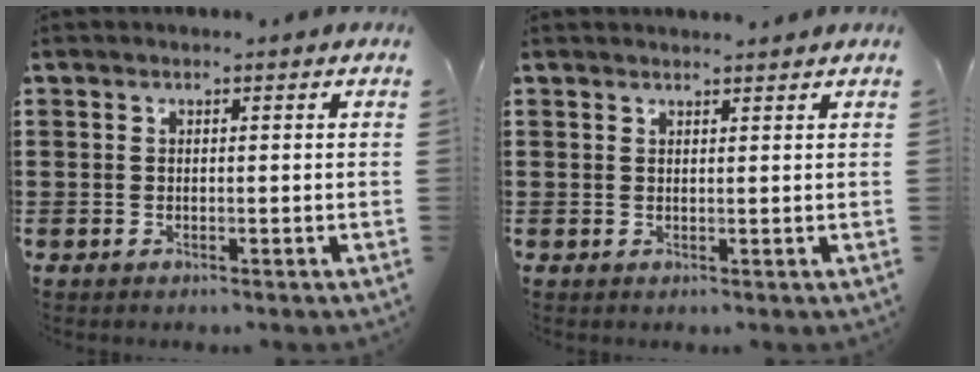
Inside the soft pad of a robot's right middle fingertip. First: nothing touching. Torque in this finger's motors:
{"motor_torque": [-0.37, 0.00, 0.03, 0.00]}